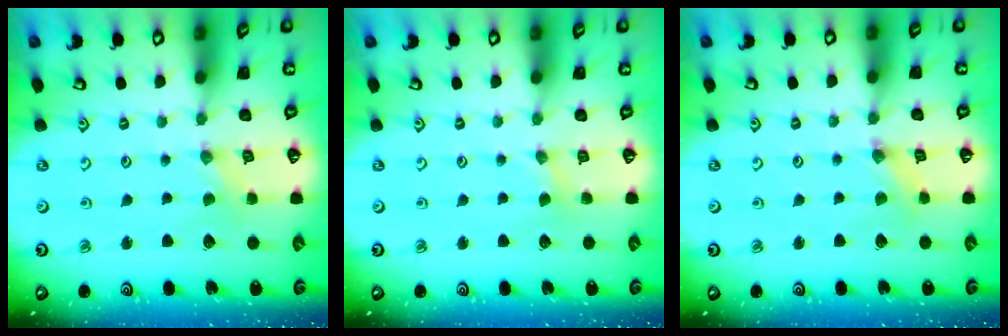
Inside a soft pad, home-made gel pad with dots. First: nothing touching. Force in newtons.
{"total": 1.2, "press": 1.1, "slide": 0.3}
{"total": 1.1, "press": 1.0, "slide": 0.3}